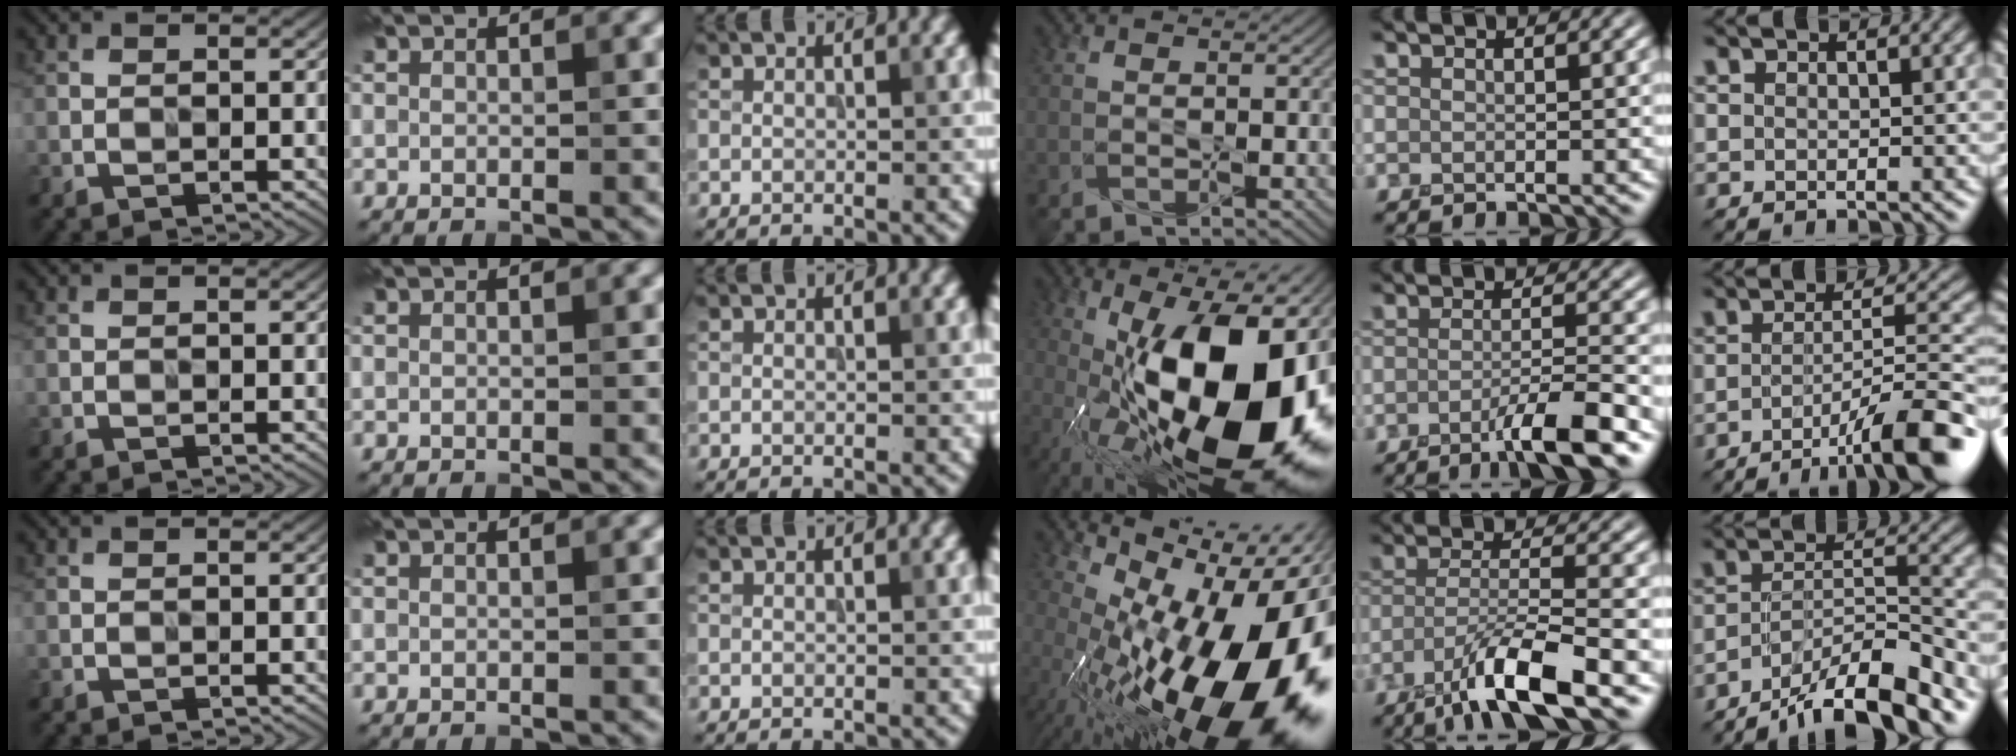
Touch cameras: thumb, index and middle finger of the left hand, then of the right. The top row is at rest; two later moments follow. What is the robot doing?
{"motion": "press", "object": "grip strengthener"}